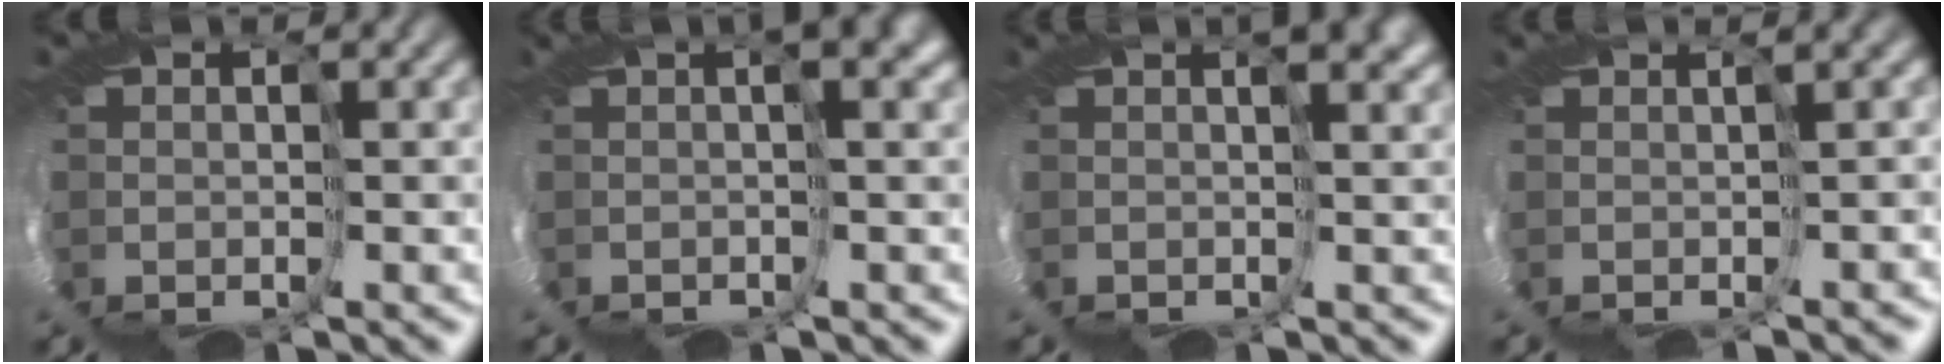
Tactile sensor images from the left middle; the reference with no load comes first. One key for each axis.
{"total": 2.6, "fx": 0.1, "fy": -2.5, "fz": 0.4, "tx": -0.008, "ty": -0.011, "tz": 0.011}
{"total": 2.1, "fx": 0.8, "fy": -1.8, "fz": 0.7, "tx": -0.007, "ty": -0.007, "tz": 0.024}
{"total": 4.3, "fx": -2.8, "fy": -2.7, "fz": -1.9, "tx": 0.029, "ty": -0.004, "tz": -0.007}